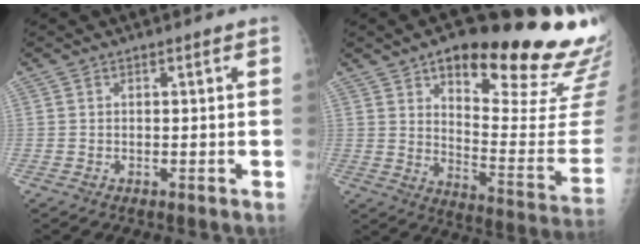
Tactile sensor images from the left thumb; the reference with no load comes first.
{"total": 26.2, "force": [16.8, 7.5, 18.7], "torque": [-0.205, -0.093, 0.235]}